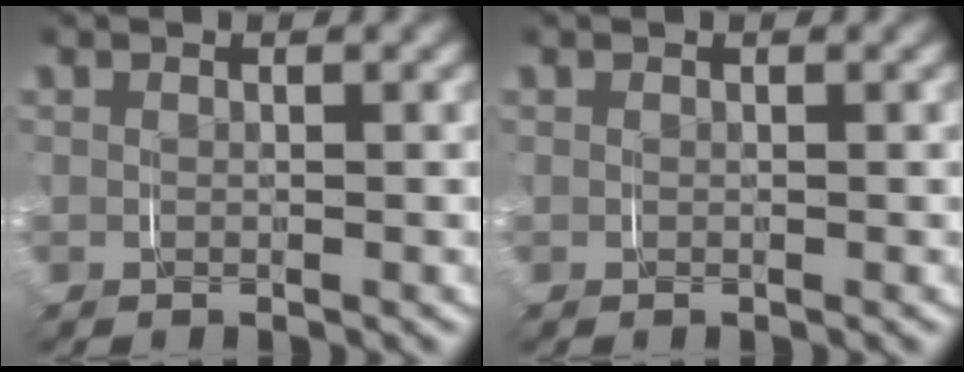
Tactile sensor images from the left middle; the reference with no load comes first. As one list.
[{"total": 0.0}]